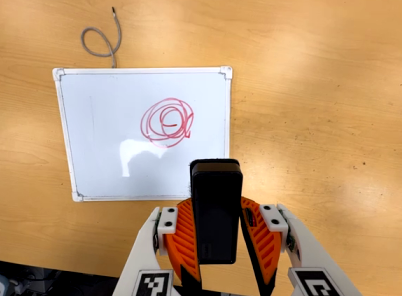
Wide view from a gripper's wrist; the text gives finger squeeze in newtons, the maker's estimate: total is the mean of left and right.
{"total": 7.2, "left": 5.5, "right": 8.8}